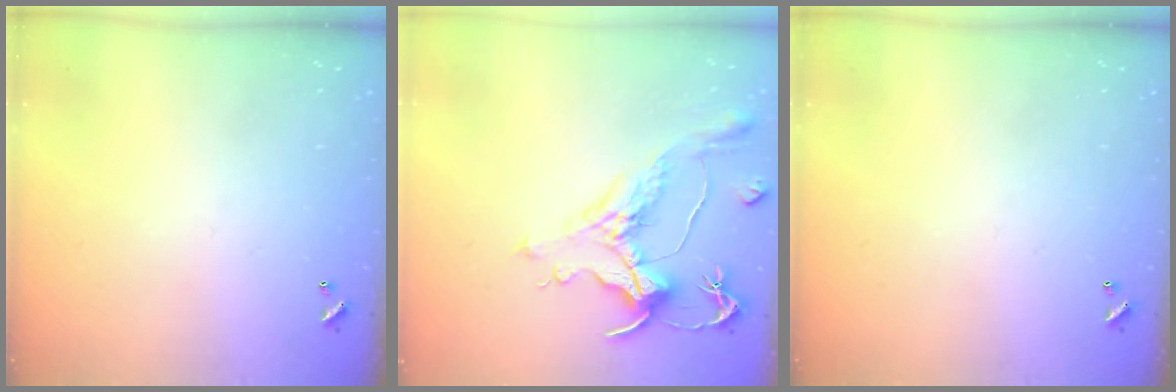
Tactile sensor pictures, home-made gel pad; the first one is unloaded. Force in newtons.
{"total": 1.1, "press": 0.2, "slide": 1.1}
{"total": 0.0}